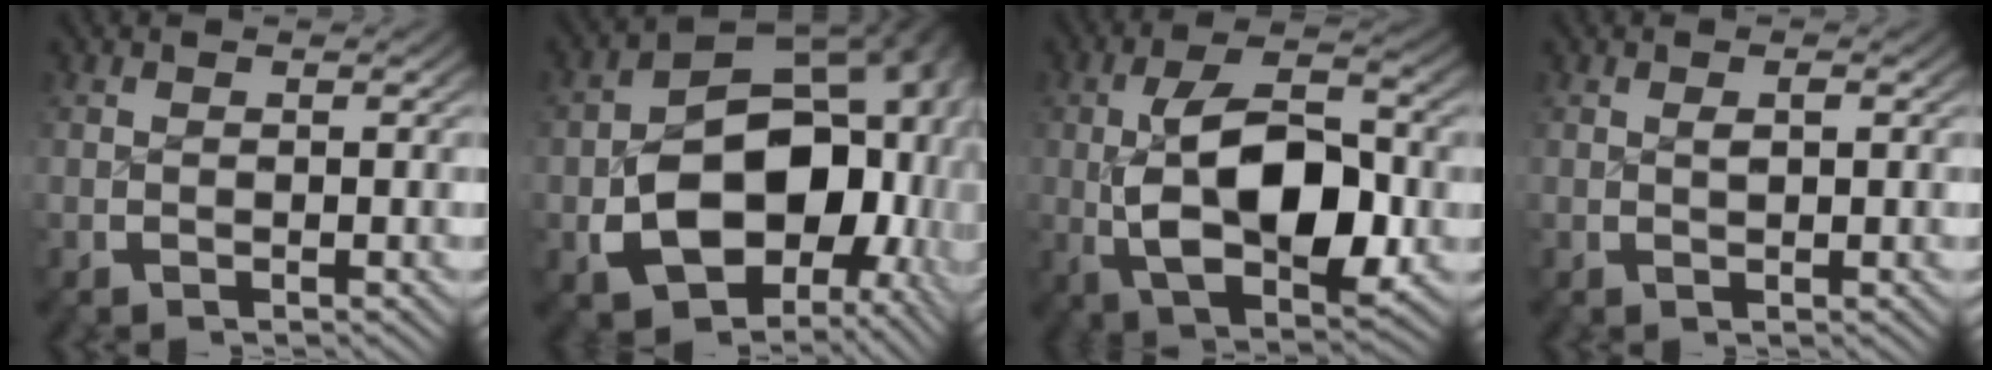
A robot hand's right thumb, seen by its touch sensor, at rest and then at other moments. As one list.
[{"total": 20.1, "force": [-2.9, 14.1, 14.1], "torque": [-0.249, -0.060, -0.022]}, {"total": 12.8, "force": [-0.7, 7.2, 10.5], "torque": [-0.201, -0.034, 0.005]}, {"total": 0.7, "force": [0.2, 0.3, 0.7], "torque": [-0.013, -0.003, 0.008]}]